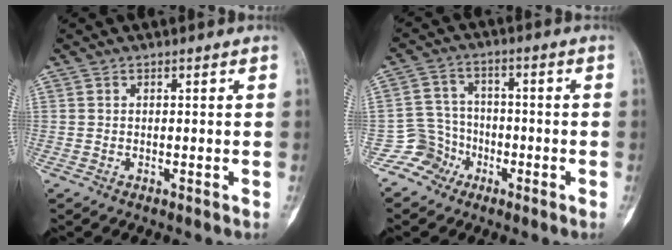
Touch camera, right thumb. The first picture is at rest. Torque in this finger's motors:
{"motor_torque": [0.26, 0.00, -0.17, -0.39, -0.12]}